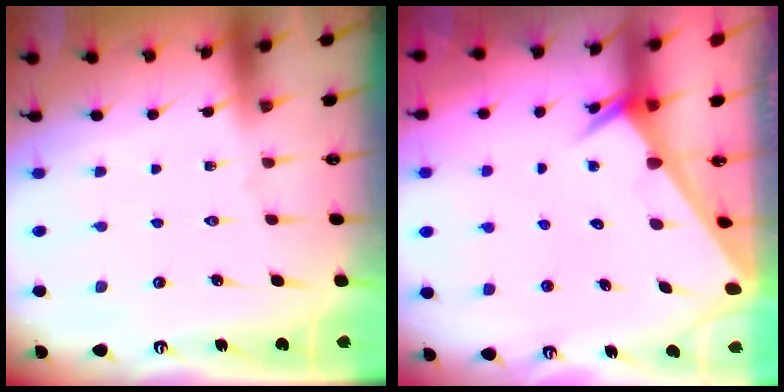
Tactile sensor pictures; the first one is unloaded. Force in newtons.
{"total": 2.5, "press": 2.5, "slide": 0.1}